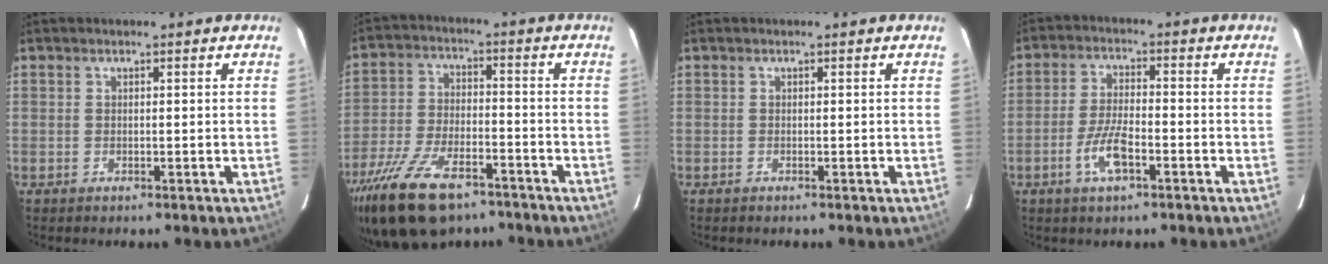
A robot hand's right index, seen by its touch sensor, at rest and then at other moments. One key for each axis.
{"total": 17.2, "fx": -12.0, "fy": 7.6, "fz": 9.7, "tx": -0.211, "ty": -0.026, "tz": -0.212}
{"total": 0.0}
{"total": 6.7, "fx": -3.3, "fy": 2.1, "fz": 5.5, "tx": -0.118, "ty": -0.001, "tz": -0.062}